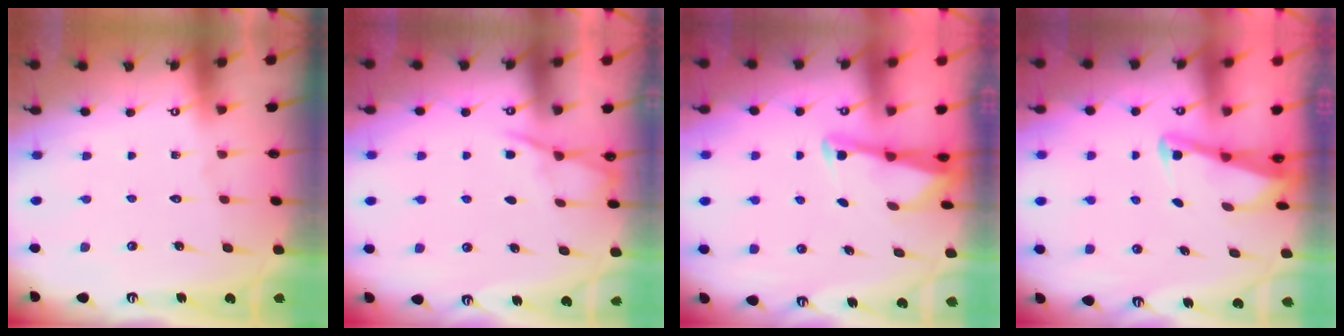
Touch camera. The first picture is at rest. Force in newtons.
{"total": 4.4, "press": 4.4, "slide": 0.3}
{"total": 2.9, "press": 2.9, "slide": 0.2}
{"total": 2.9, "press": 2.9, "slide": 0.3}